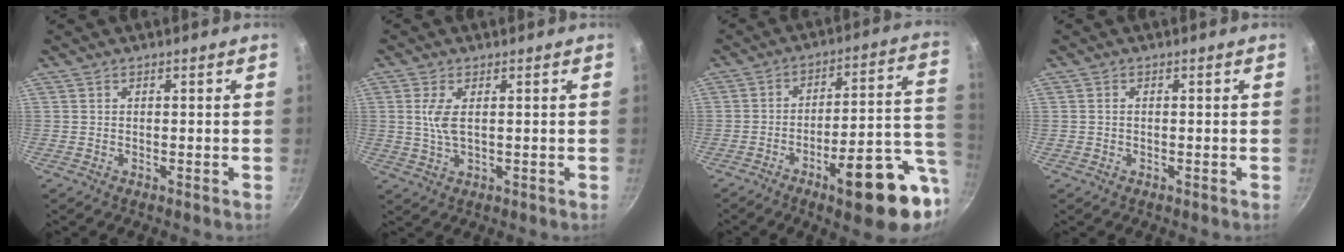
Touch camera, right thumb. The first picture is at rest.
{"total": 4.3, "force": [0.8, 1.8, 3.8], "torque": [-0.093, -0.003, 0.023]}
{"total": 20.4, "force": [-8.9, 5.1, 17.7], "torque": [-0.178, 0.058, -0.117]}
{"total": 0.5, "force": [0.0, 0.4, 0.4], "torque": [-0.007, 0.001, 0.000]}